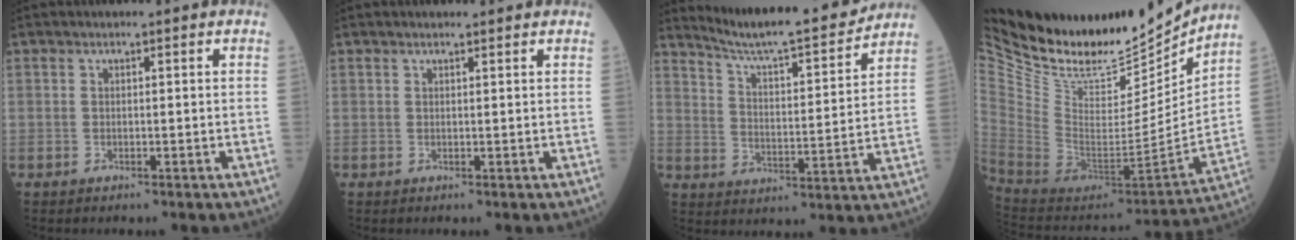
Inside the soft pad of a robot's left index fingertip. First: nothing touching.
{"total": 2.3, "force": [2.2, 0.3, 0.5], "torque": [-0.009, 0.014, 0.025]}
{"total": 14.8, "force": [13.9, 0.3, 5.3], "torque": [-0.092, -0.011, 0.211]}
{"total": 24.2, "force": [21.4, 7.4, 8.4], "torque": [-0.168, -0.049, 0.353]}